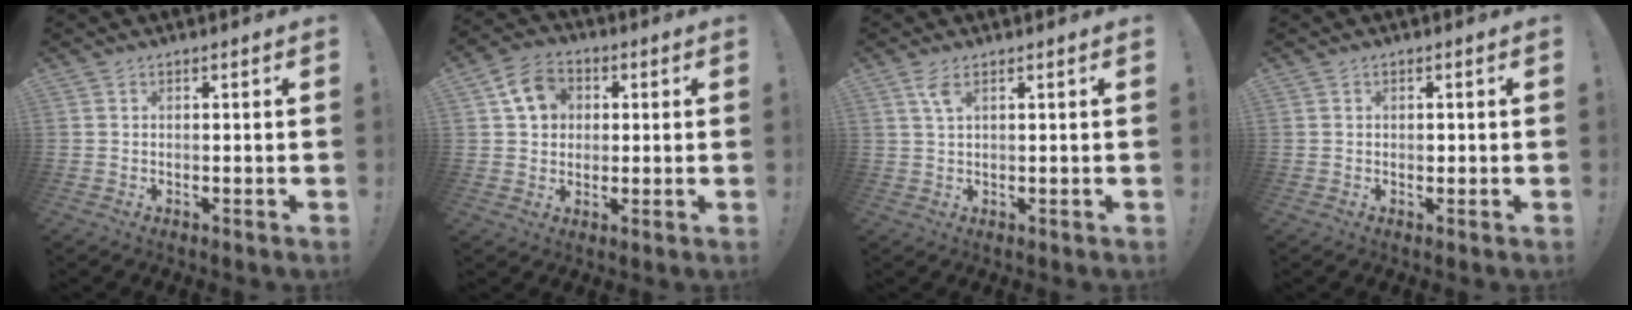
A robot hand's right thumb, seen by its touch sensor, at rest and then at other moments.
{"total": 9.5, "force": [2.9, 8.0, 4.4], "torque": [-0.068, 0.003, 0.060]}
{"total": 3.4, "force": [1.6, 1.0, 2.9], "torque": [-0.057, 0.000, 0.028]}
{"total": 0.7, "force": [-0.1, 0.6, 0.2], "torque": [0.000, 0.000, -0.003]}